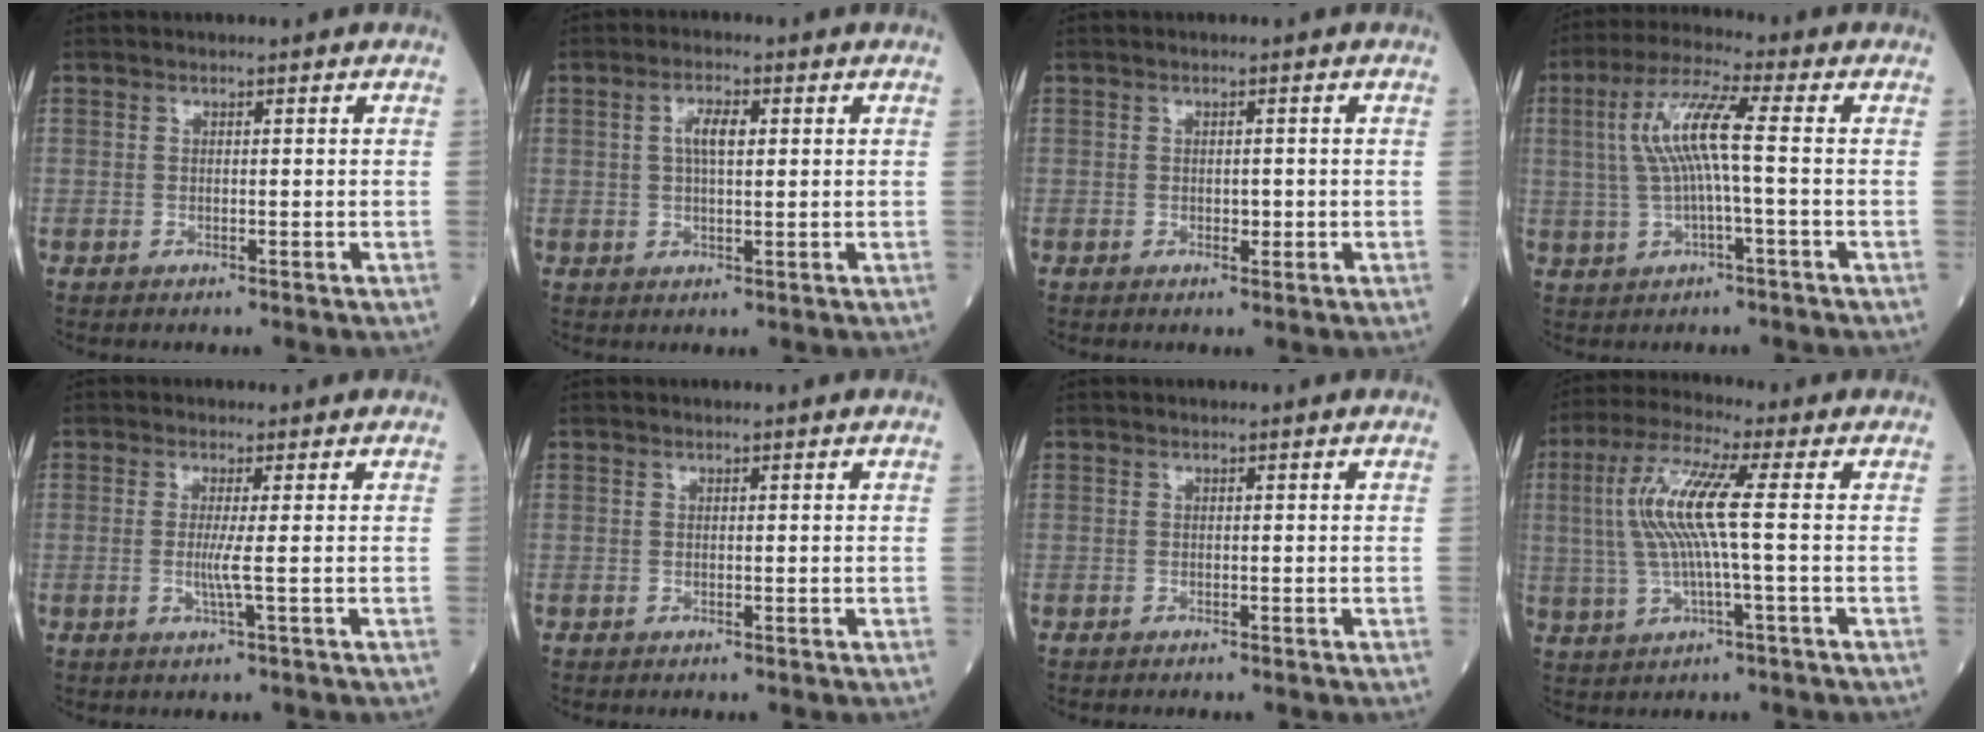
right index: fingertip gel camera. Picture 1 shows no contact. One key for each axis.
{"total": 3.9, "fx": 1.1, "fy": 1.2, "fz": 3.6, "tx": -0.071, "ty": 0.009, "tz": 0.021}
{"total": 1.2, "fx": -0.1, "fy": 0.6, "fz": 1.0, "tx": -0.015, "ty": 0.000, "tz": 0.002}
{"total": 8.7, "fx": 0.7, "fy": 0.6, "fz": 8.7, "tx": -0.179, "ty": 0.023, "tz": 0.014}
{"total": 2.5, "fx": -0.2, "fy": -0.7, "fz": 2.4, "tx": -0.051, "ty": -0.003, "tz": -0.005}
{"total": 0.0}
{"total": 0.0}
{"total": 9.9, "fx": 0.9, "fy": 0.3, "fz": 9.9, "tx": -0.216, "ty": 0.017, "tz": 0.017}